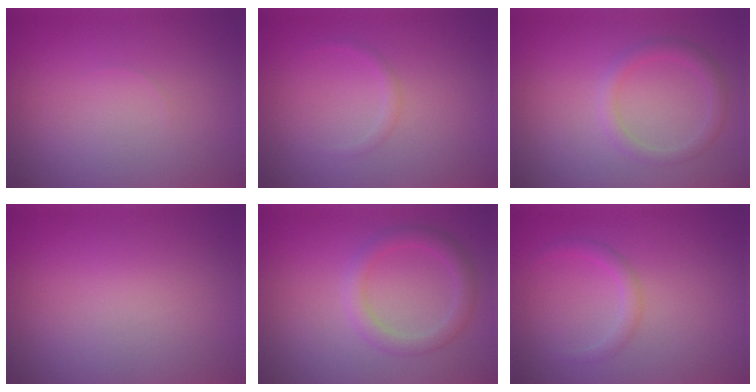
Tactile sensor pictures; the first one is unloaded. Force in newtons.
{"total": 0.8, "press": 0.8, "slide": 0.1}
{"total": 1.9, "press": 1.9, "slide": 0.1}
{"total": 0.0}
{"total": 2.4, "press": 2.4, "slide": 0.1}
{"total": 1.4, "press": 1.4, "slide": 0.0}